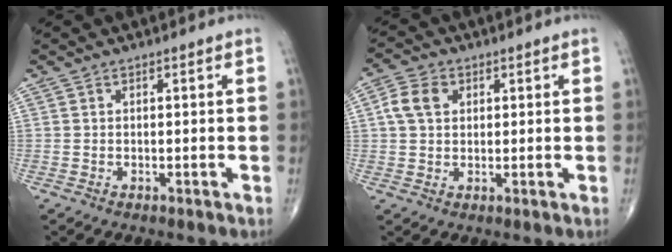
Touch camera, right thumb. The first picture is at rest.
{"total": 5.5, "force": [1.5, 4.1, 3.4], "torque": [-0.064, 0.008, 0.024]}